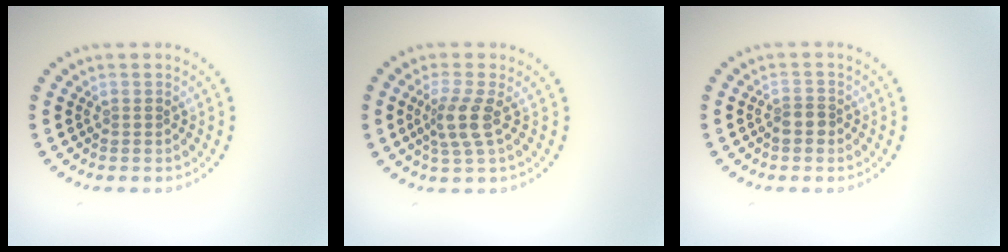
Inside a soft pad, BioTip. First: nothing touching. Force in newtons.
{"total": 2.8, "press": 2.1, "slide": 1.8}
{"total": 1.5, "press": 1.3, "slide": 0.8}